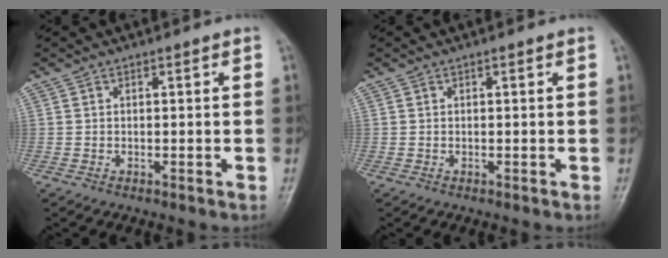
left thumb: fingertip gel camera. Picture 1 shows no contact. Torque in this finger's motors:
{"motor_torque": [-0.16, 0.09, -0.12, 0.06, 0.00]}